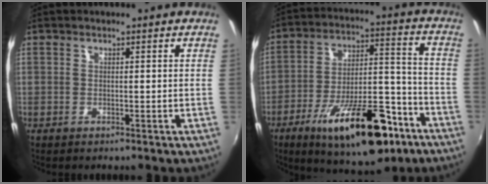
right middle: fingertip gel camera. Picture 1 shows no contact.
{"total": 22.3, "force": [-13.1, 8.1, 16.2], "torque": [-0.260, -0.006, -0.191]}